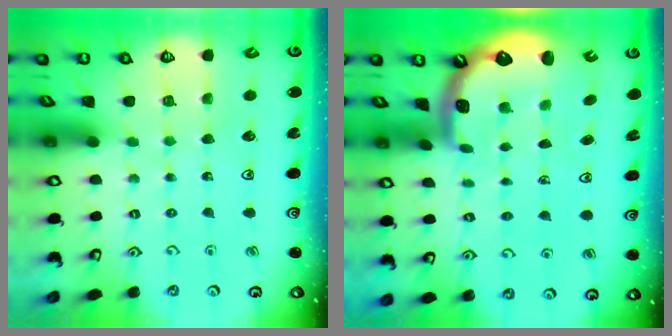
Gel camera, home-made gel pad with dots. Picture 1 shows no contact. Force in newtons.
{"total": 1.4, "press": 1.3, "slide": 0.6}